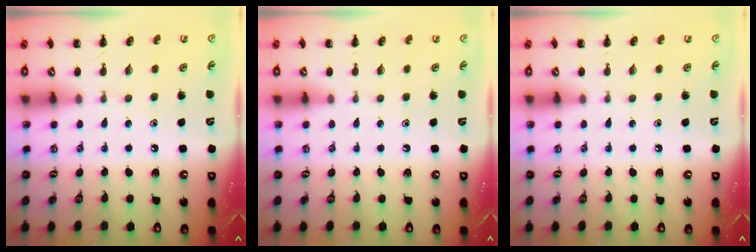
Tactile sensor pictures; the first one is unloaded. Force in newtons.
{"total": 0.0}
{"total": 0.0}